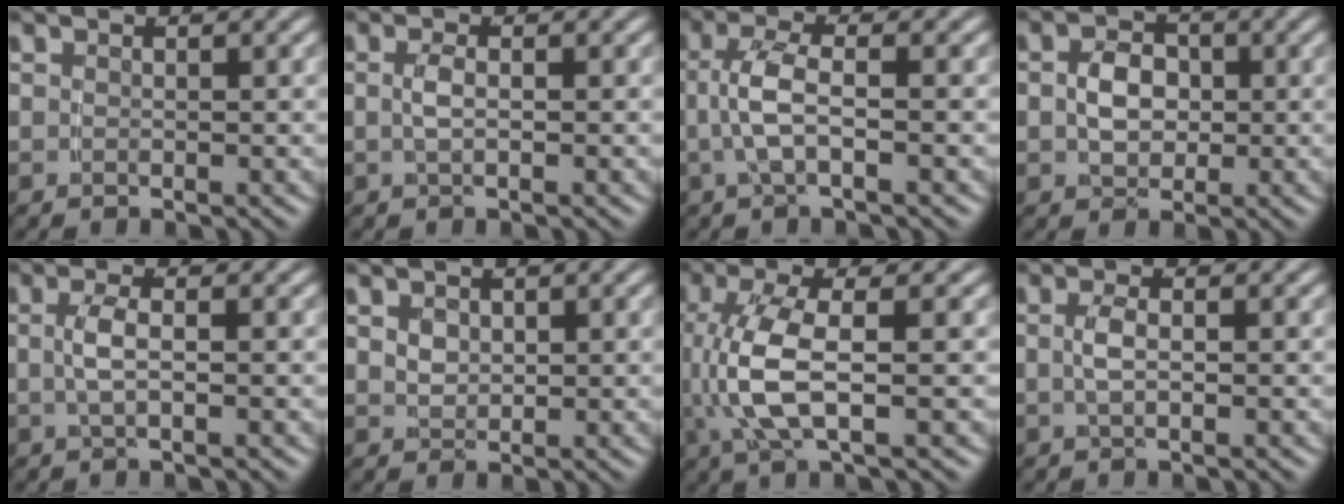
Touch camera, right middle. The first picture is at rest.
{"total": 1.4, "force": [-0.3, -0.1, 1.4], "torque": [-0.031, -0.002, 0.001]}
{"total": 3.3, "force": [-0.3, 0.7, 3.2], "torque": [-0.074, -0.001, -0.001]}
{"total": 2.9, "force": [-0.1, 1.9, 2.2], "torque": [-0.037, -0.011, 0.007]}
{"total": 1.9, "force": [-0.2, -0.1, 1.9], "torque": [-0.042, 0.000, 0.001]}
{"total": 1.3, "force": [0.5, 0.7, 0.9], "torque": [-0.021, -0.009, 0.021]}
{"total": 5.7, "force": [0.0, 1.9, 5.4], "torque": [-0.130, -0.005, 0.010]}
{"total": 1.6, "force": [-0.2, 0.0, 1.6], "torque": [-0.036, -0.001, 0.001]}